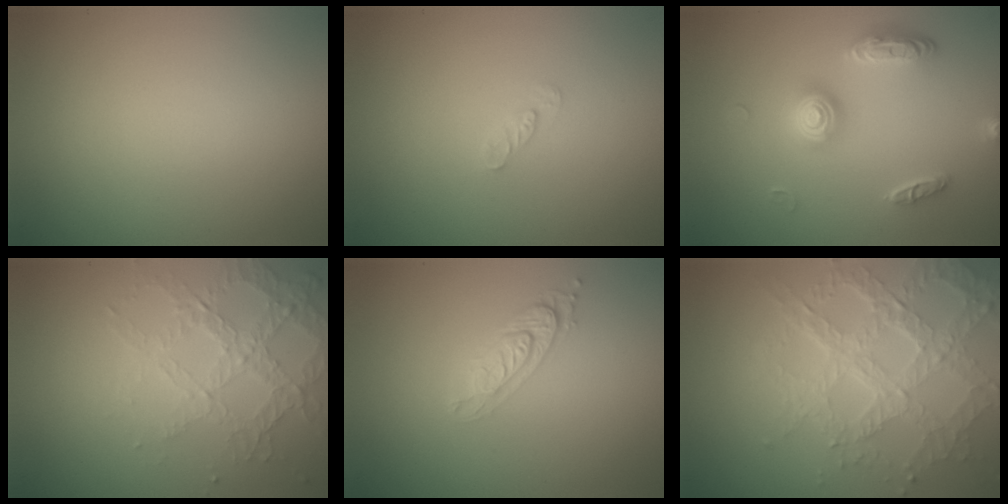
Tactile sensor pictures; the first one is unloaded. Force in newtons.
{"total": 0.9, "press": 0.8, "slide": 0.2}
{"total": 3.3, "press": 2.9, "slide": 1.6}
{"total": 4.3, "press": 3.0, "slide": 3.0}
{"total": 2.1, "press": 2.1, "slide": 0.4}
{"total": 7.0, "press": 5.2, "slide": 4.7}